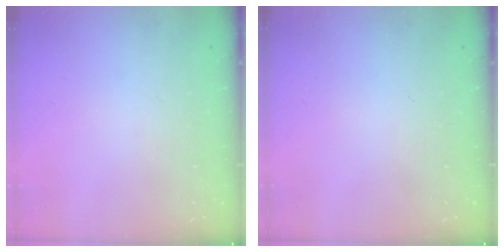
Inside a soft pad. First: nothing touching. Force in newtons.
{"total": 0.0}